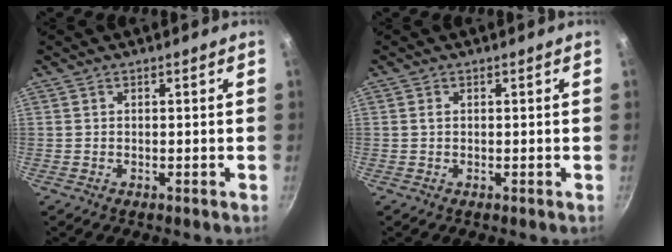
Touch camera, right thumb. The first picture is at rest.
{"total": 0.7, "force": [0.1, 0.5, 0.5], "torque": [-0.009, 0.003, 0.001]}